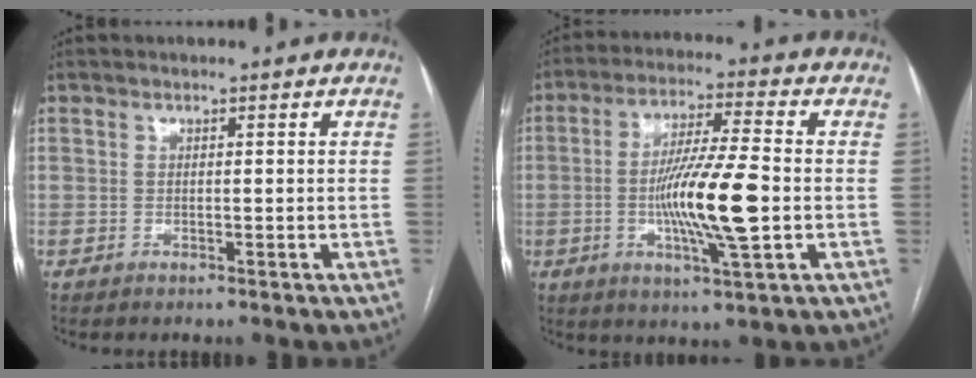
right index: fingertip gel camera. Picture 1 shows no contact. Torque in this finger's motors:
{"motor_torque": [0.81, 0.11, 0.40, 0.11]}